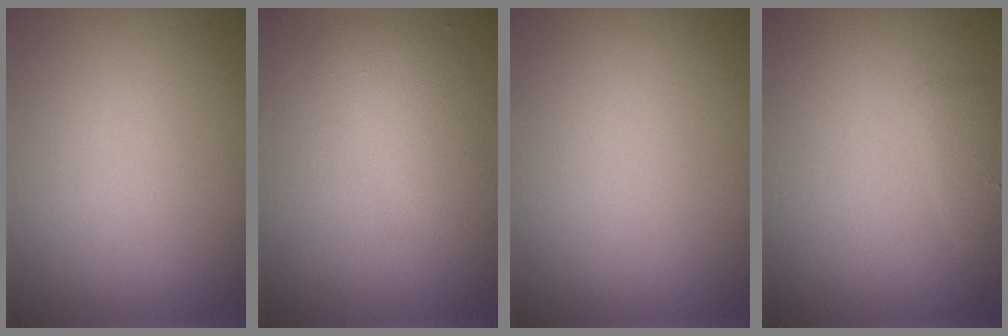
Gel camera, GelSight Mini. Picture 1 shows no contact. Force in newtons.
{"total": 2.5, "press": 2.5, "slide": 0.1}
{"total": 0.0}
{"total": 1.0, "press": 1.0, "slide": 0.1}